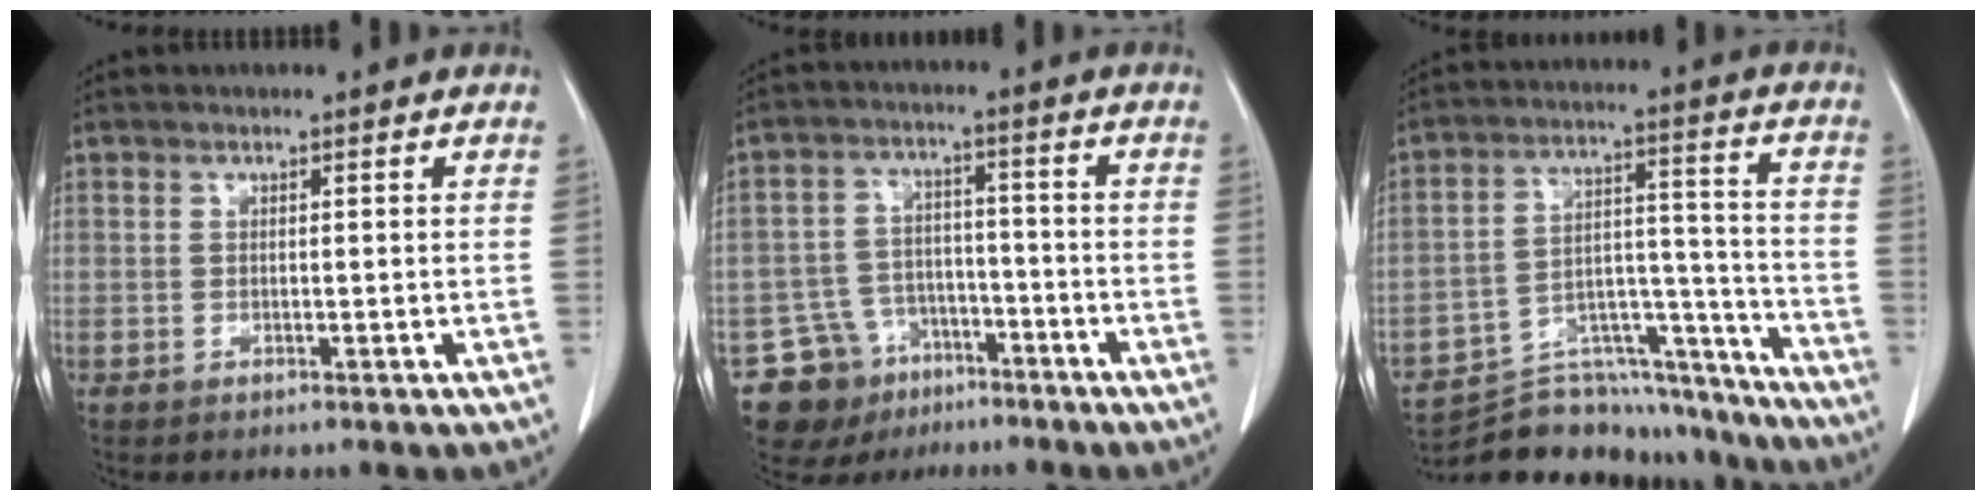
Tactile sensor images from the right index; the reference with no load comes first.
{"total": 9.9, "force": [-6.3, 7.6, 1.1], "torque": [-0.025, 0.034, -0.094]}
{"total": 20.6, "force": [-19.4, 5.7, 4.2], "torque": [-0.068, 0.046, -0.281]}